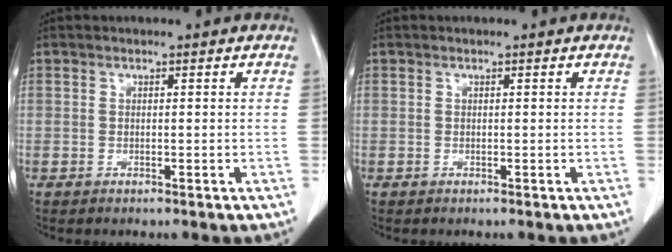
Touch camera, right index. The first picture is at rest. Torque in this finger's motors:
{"motor_torque": [0.08, -0.03, -0.01, 0.00]}